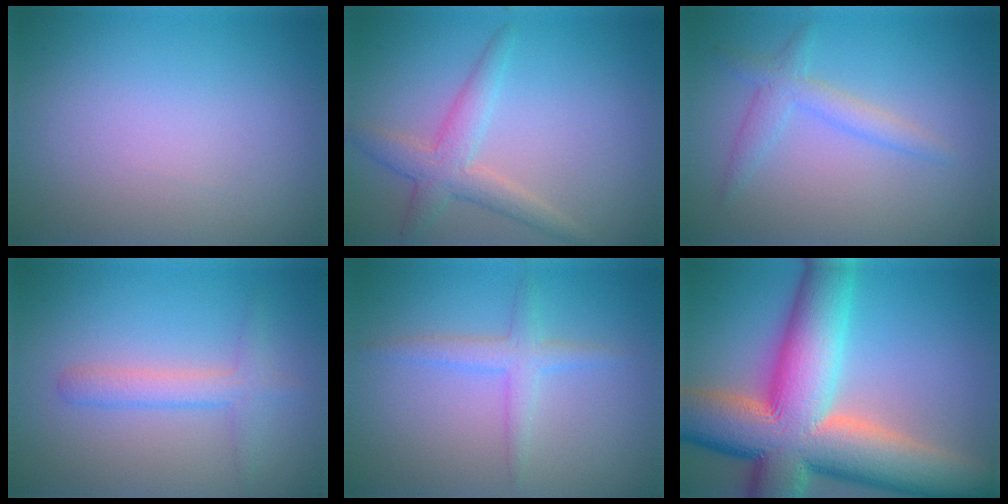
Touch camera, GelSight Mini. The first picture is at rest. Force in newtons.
{"total": 3.3, "press": 3.3, "slide": 0.1}
{"total": 2.2, "press": 2.2, "slide": 0.1}
{"total": 2.3, "press": 2.3, "slide": 0.2}
{"total": 2.3, "press": 2.3, "slide": 0.1}
{"total": 16.3, "press": 16.2, "slide": 1.1}